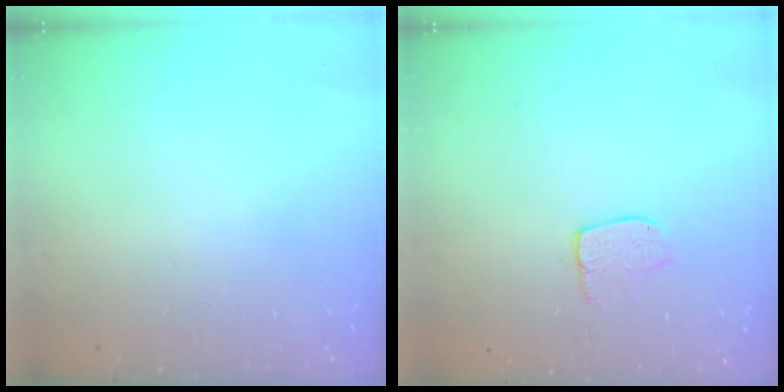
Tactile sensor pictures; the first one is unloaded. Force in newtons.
{"total": 6.3, "press": 6.3, "slide": 0.2}